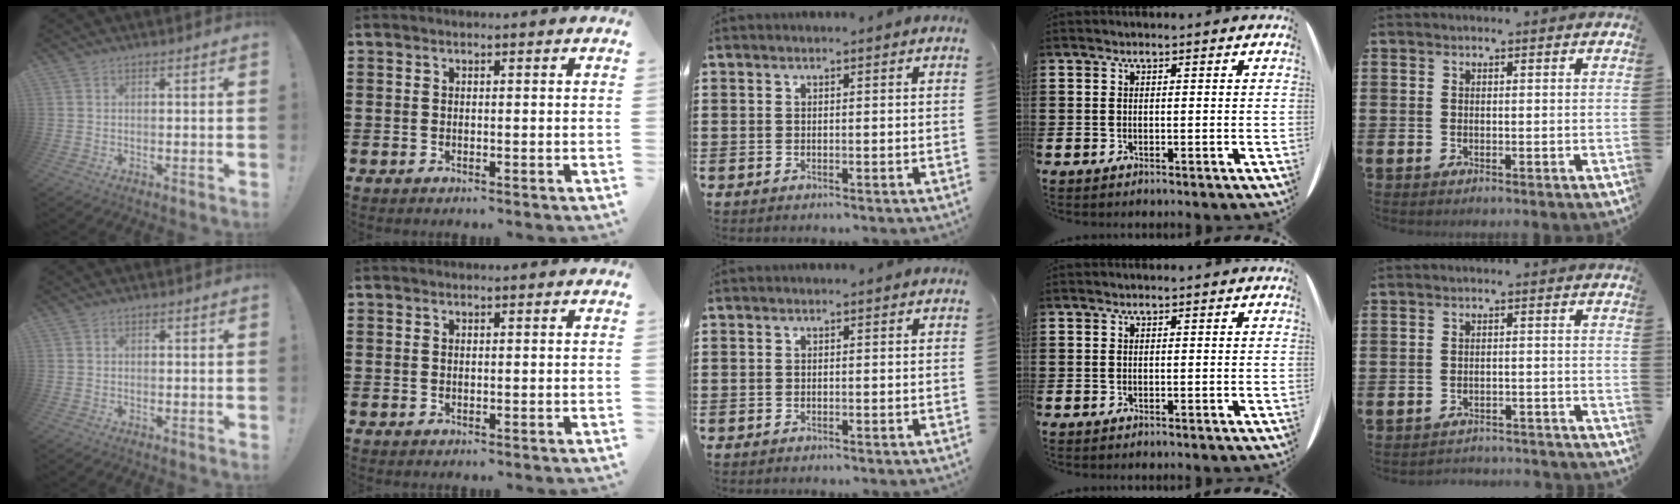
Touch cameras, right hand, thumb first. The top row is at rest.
{"thumb": {"total": 0.6, "force": [-0.3, 0.6, 0.2], "torque": [-0.006, 0.003, -0.003]}, "little": {"total": 2.1, "force": [-2.1, 0.0, -0.2], "torque": [-0.004, 0.004, -0.046]}}